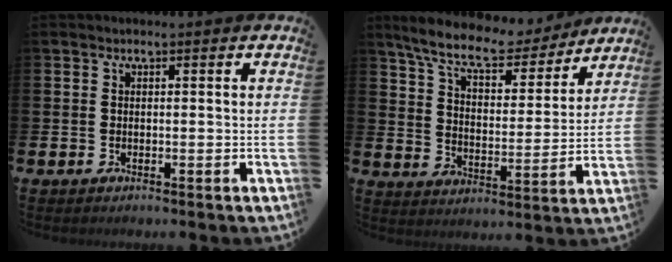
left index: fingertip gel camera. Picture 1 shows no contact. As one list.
[{"total": 9.3, "force": [8.3, 2.1, 3.5], "torque": [-0.097, -0.051, 0.143]}]